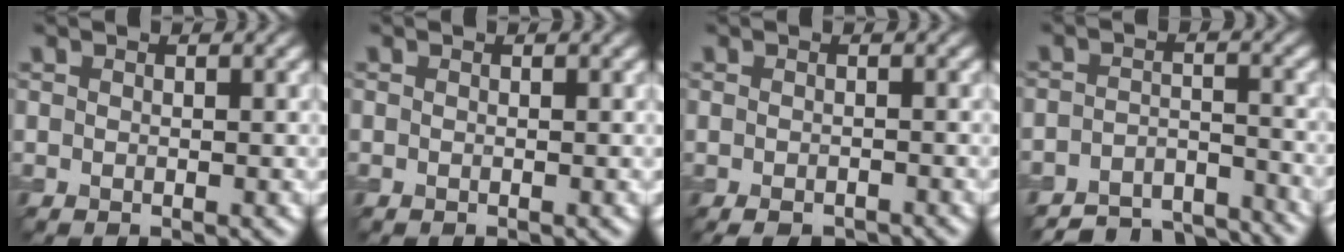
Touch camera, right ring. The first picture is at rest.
{"total": 0.0}
{"total": 2.0, "force": [-1.4, 0.8, 1.2], "torque": [-0.020, -0.005, -0.019]}
{"total": 6.0, "force": [-5.6, 1.7, 1.4], "torque": [-0.018, -0.012, -0.089]}